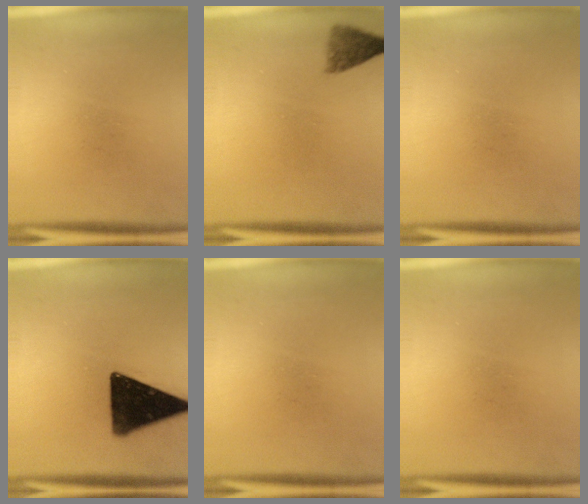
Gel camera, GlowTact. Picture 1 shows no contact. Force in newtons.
{"total": 3.0}
{"total": 0.0}
{"total": 16.3}
{"total": 0.0}
{"total": 0.0}